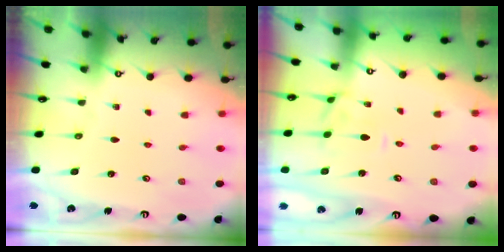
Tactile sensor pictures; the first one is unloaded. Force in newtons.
{"total": 0.7, "press": 0.3, "slide": 0.6}